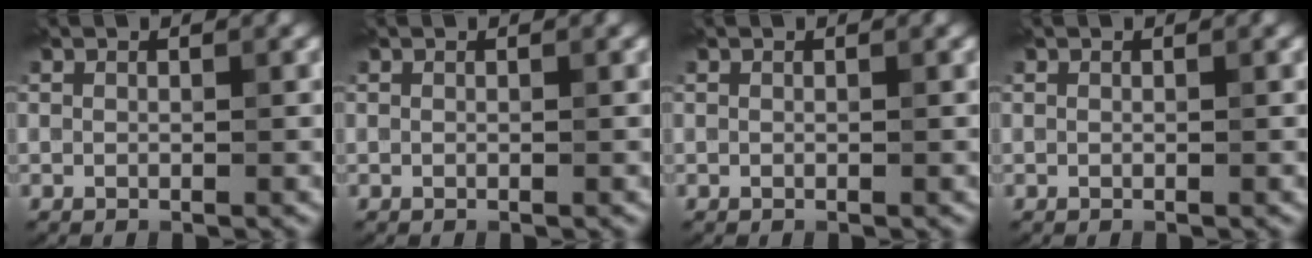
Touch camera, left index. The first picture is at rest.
{"total": 0.0}
{"total": 0.0}
{"total": 0.0}